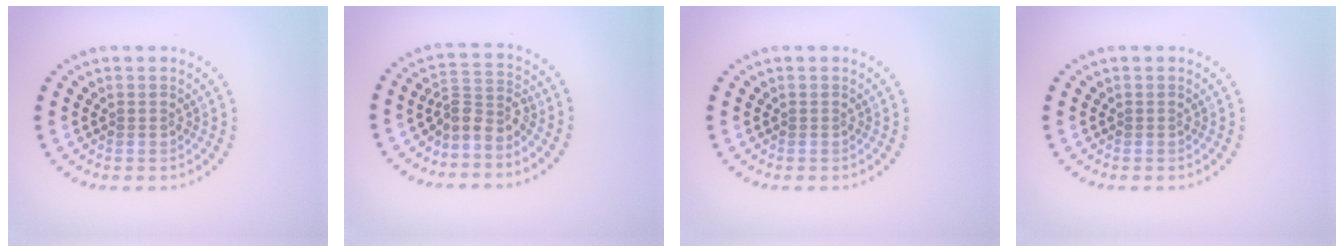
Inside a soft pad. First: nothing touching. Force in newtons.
{"total": 2.8, "press": 2.1, "slide": 1.9}
{"total": 0.0}
{"total": 0.0}